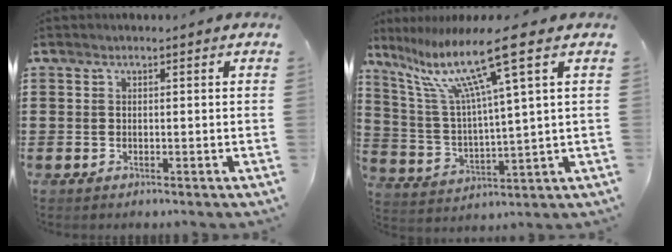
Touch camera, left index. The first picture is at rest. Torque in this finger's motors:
{"motor_torque": [1.10, -1.04, 0.88, 0.21]}